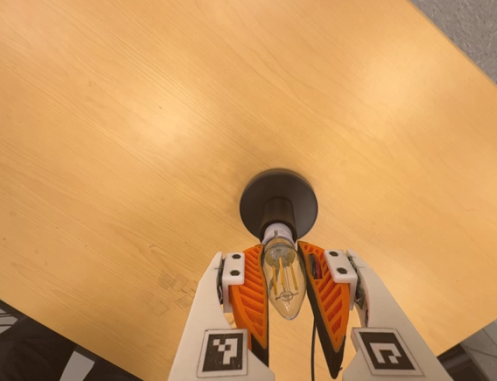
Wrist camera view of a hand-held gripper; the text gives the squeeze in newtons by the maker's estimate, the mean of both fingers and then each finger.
{"total": 19.1, "left": 18.3, "right": 19.9}